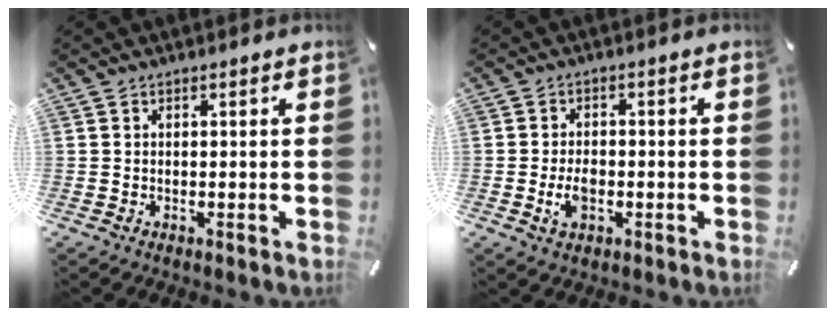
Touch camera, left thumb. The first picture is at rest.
{"total": 4.8, "force": [-1.3, 3.0, 3.4], "torque": [-0.078, 0.002, -0.026]}